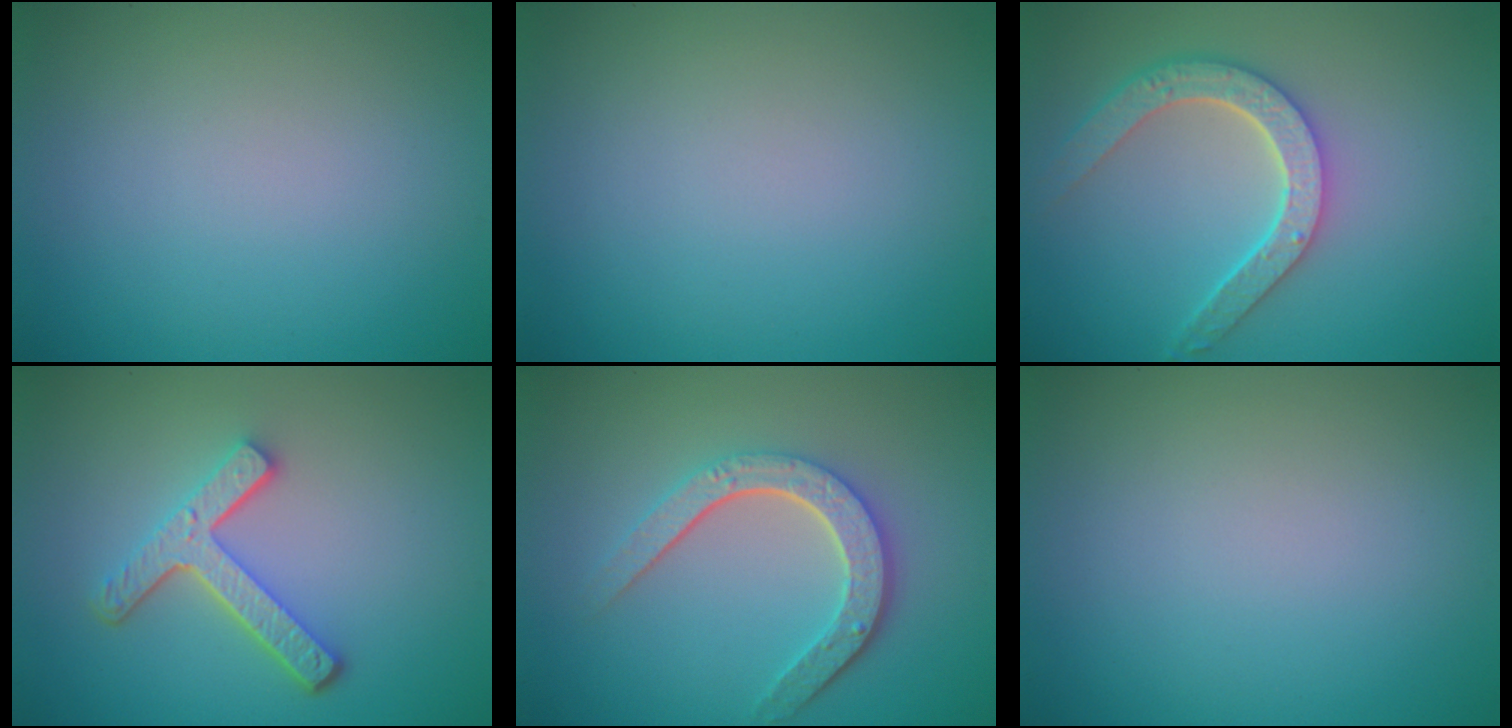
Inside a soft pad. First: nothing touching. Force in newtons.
{"total": 0.0}
{"total": 4.8, "press": 3.9, "slide": 2.8}
{"total": 4.4, "press": 3.3, "slide": 2.8}
{"total": 4.7, "press": 3.6, "slide": 3.0}
{"total": 0.0}